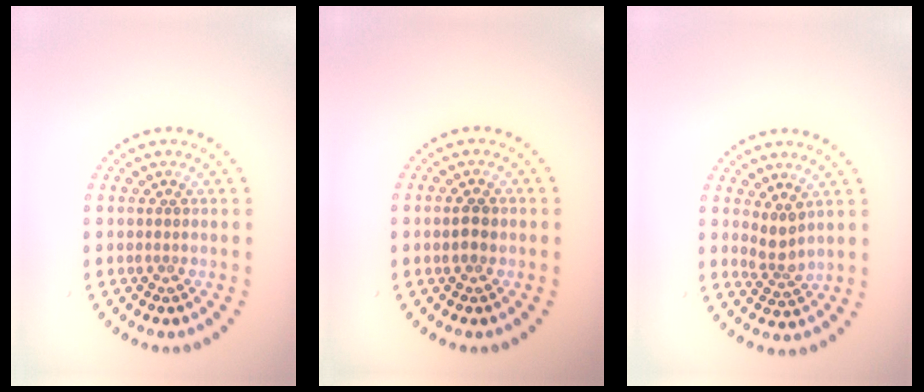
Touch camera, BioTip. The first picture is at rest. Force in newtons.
{"total": 1.6, "press": 1.6, "slide": 0.1}
{"total": 2.1, "press": 1.6, "slide": 1.5}